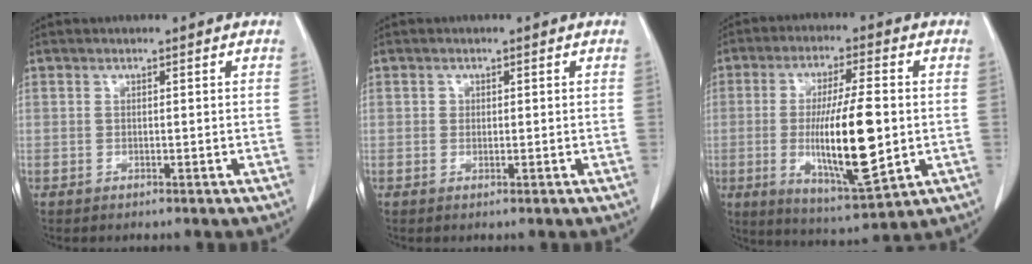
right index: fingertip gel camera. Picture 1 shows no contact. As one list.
[{"total": 0.5, "force": [0.1, 0.5, 0.1], "torque": [0.002, 0.002, 0.001]}, {"total": 14.9, "force": [-1.5, 2.5, 14.6], "torque": [-0.264, -0.015, -0.018]}]